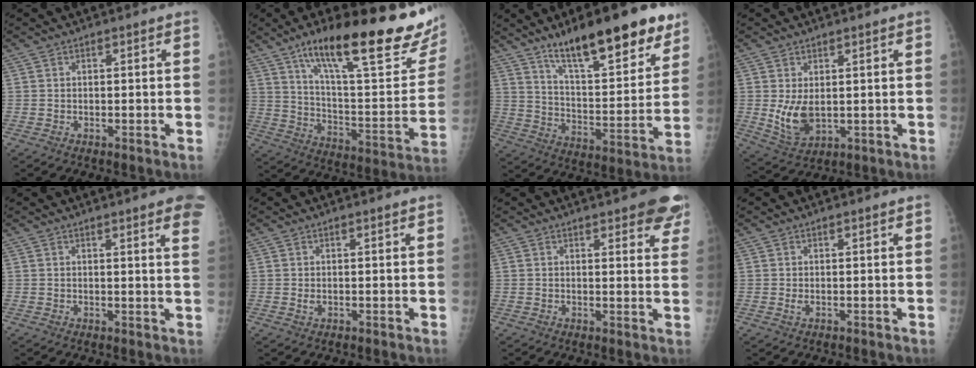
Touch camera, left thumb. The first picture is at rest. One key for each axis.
{"total": 31.0, "fx": 18.6, "fy": 7.9, "fz": 23.6, "tx": -0.302, "ty": -0.046, "tz": 0.291}
{"total": 22.3, "fx": 15.0, "fy": 6.4, "fz": 15.2, "tx": -0.191, "ty": -0.065, "tz": 0.239}
{"total": 6.2, "fx": 0.7, "fy": 3.5, "fz": 5.1, "tx": -0.090, "ty": -0.019, "tz": 0.027}
{"total": 7.9, "fx": 5.3, "fy": 0.7, "fz": 5.9, "tx": -0.060, "ty": -0.010, "tz": 0.044}
{"total": 1.0, "fx": 0.4, "fy": 0.4, "fz": 0.8, "tx": -0.018, "ty": 0.001, "tz": 0.010}
{"total": 9.0, "fx": 6.5, "fy": 2.8, "fz": 5.6, "tx": -0.037, "ty": -0.026, "tz": 0.068}
{"total": 1.0, "fx": 0.3, "fy": 0.3, "fz": 0.9, "tx": -0.023, "ty": 0.003, "tz": 0.007}